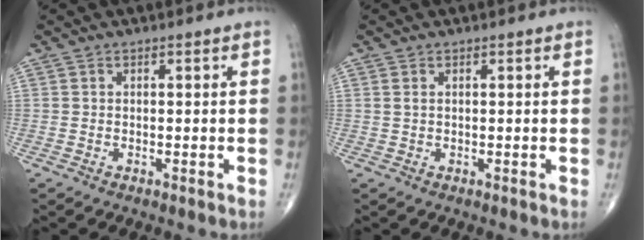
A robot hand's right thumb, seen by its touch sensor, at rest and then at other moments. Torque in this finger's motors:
{"motor_torque": [-0.01, -0.10, -0.13, 0.12, -0.05]}